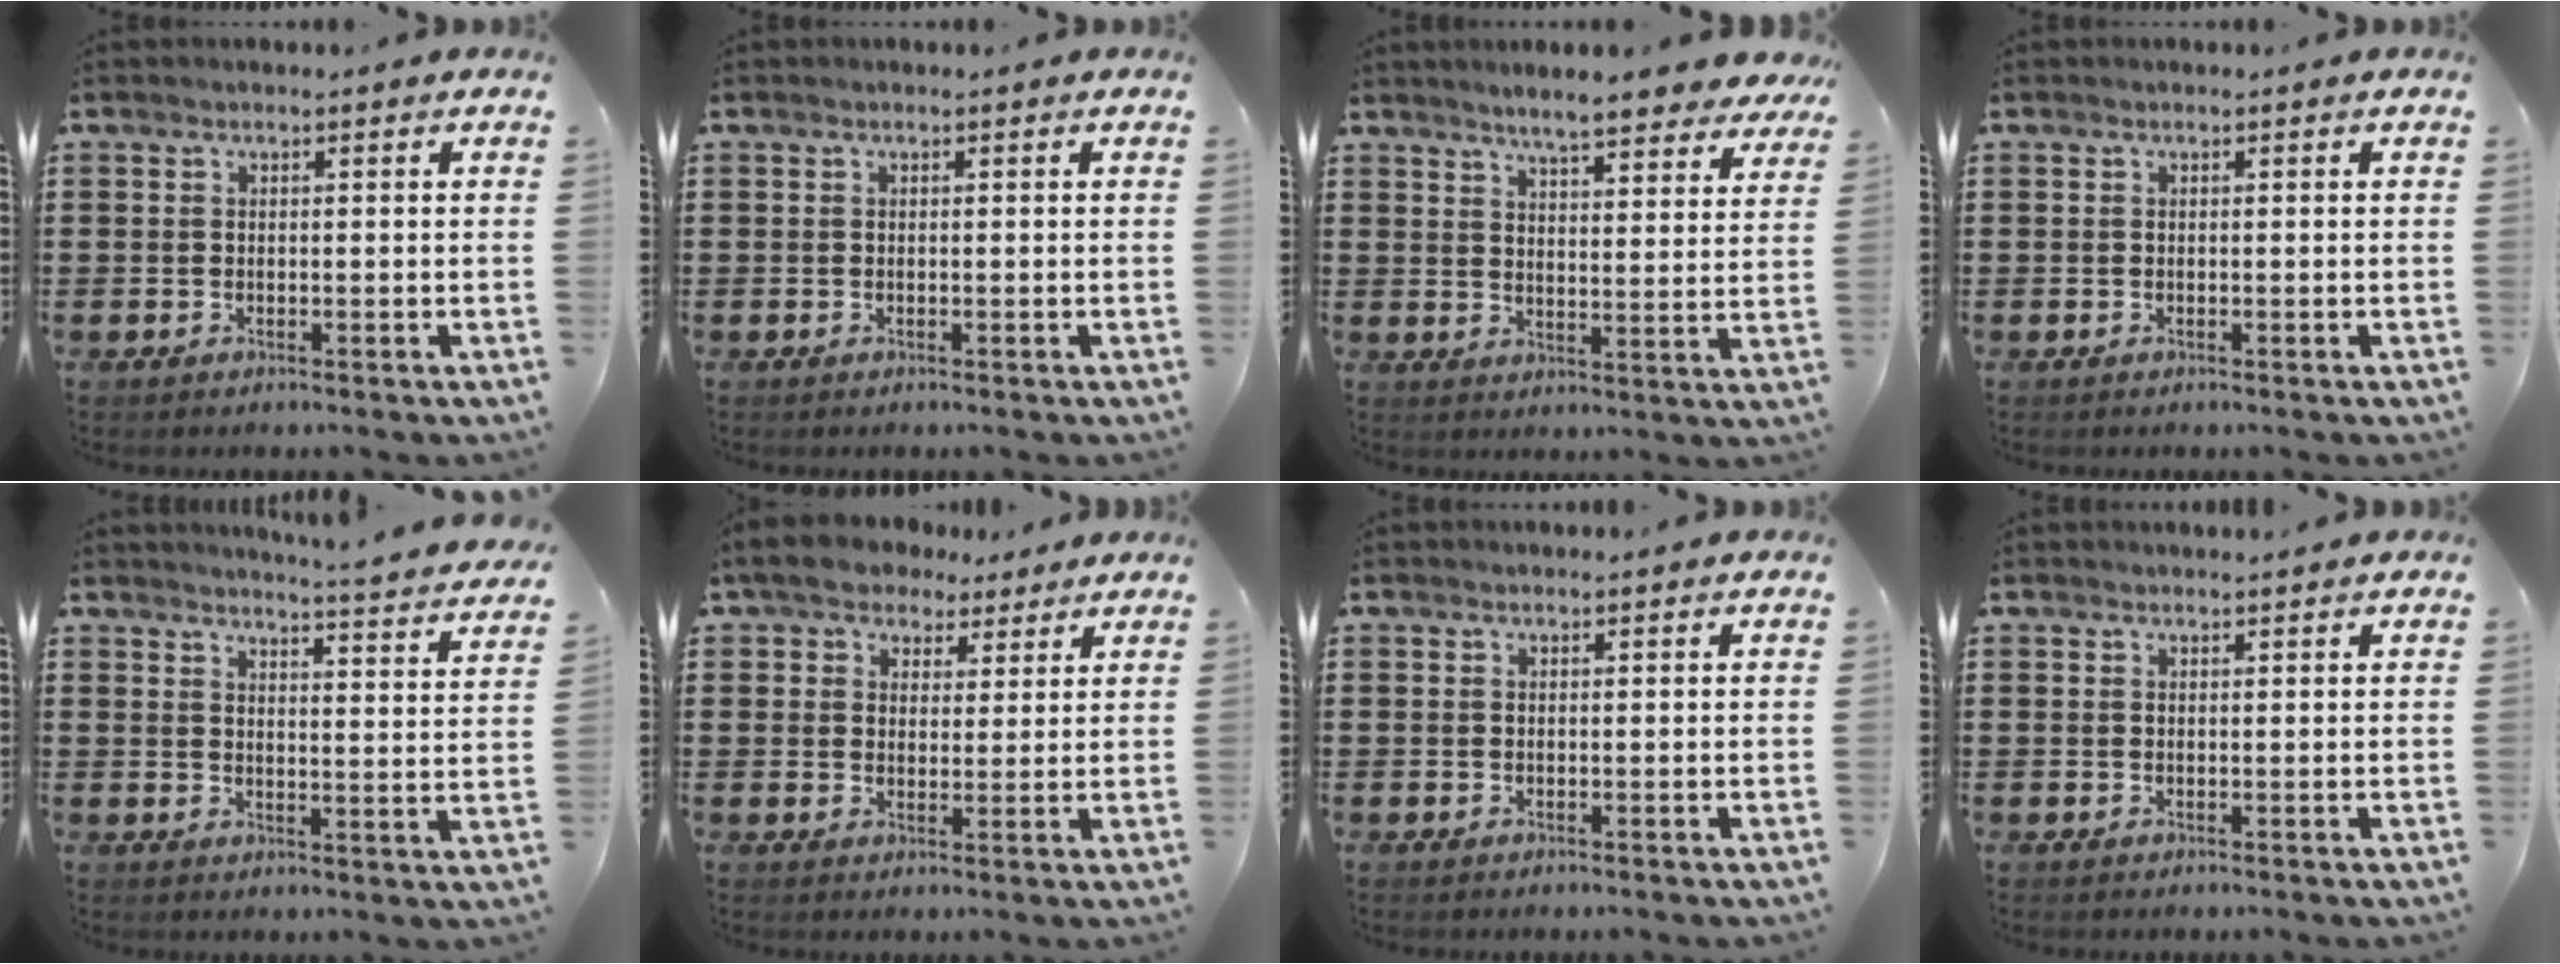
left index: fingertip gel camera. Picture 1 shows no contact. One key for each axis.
{"total": 0.0}
{"total": 5.9, "fx": 5.5, "fy": 0.0, "fz": 2.1, "tx": -0.055, "ty": -0.026, "tz": 0.095}
{"total": 0.0}
{"total": 4.3, "fx": 4.1, "fy": -0.7, "fz": 0.8, "tx": -0.017, "ty": -0.040, "tz": 0.065}
{"total": 5.1, "fx": 4.0, "fy": 2.9, "fz": 1.3, "tx": -0.049, "ty": 0.003, "tz": 0.073}
{"total": 0.0}
{"total": 0.7, "fx": 0.7, "fy": 0.0, "fz": 0.0, "tx": -0.003, "ty": -0.001, "tz": 0.015}